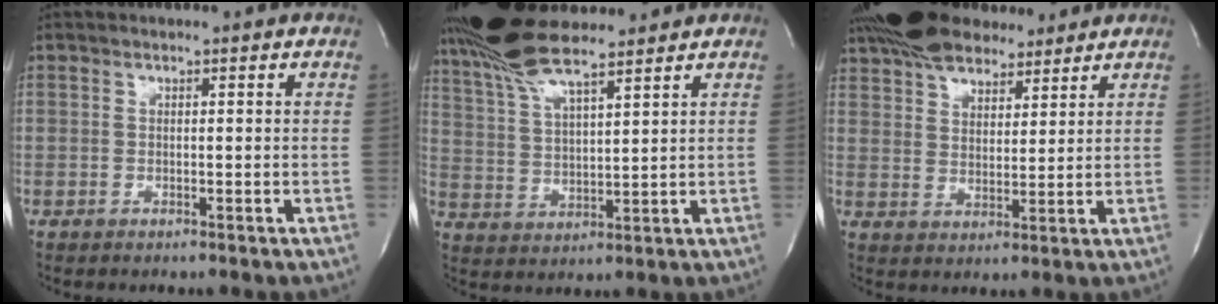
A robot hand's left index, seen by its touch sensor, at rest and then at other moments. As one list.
[{"total": 11.7, "force": [9.9, 1.7, 5.9], "torque": [-0.123, 0.014, 0.191]}, {"total": 14.8, "force": [11.9, 6.1, 6.4], "torque": [-0.128, 0.037, 0.206]}]